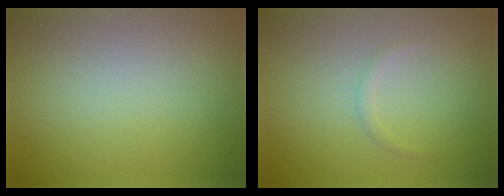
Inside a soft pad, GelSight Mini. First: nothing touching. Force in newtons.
{"total": 0.6, "press": 0.6, "slide": 0.1}